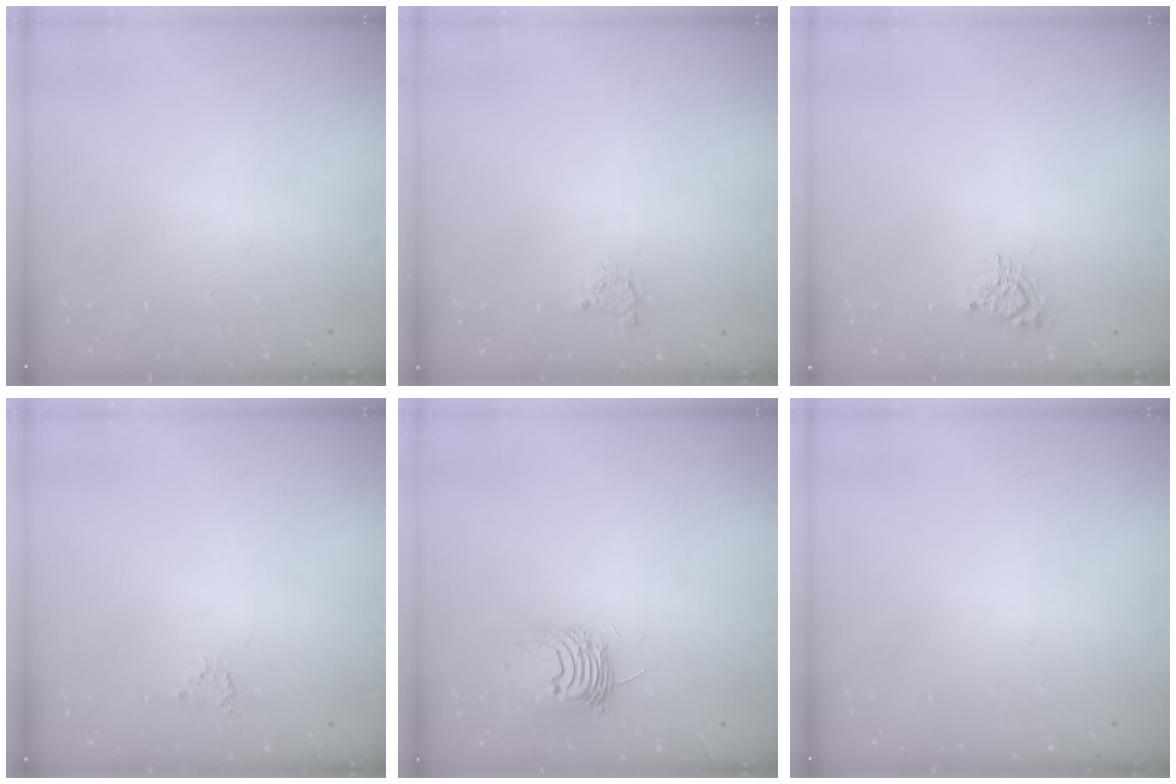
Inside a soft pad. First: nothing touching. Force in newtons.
{"total": 2.2, "press": 2.2, "slide": 0.4}
{"total": 5.0, "press": 4.9, "slide": 0.6}
{"total": 3.1, "press": 3.0, "slide": 0.4}
{"total": 10.4, "press": 10.3, "slide": 1.1}
{"total": 0.0}